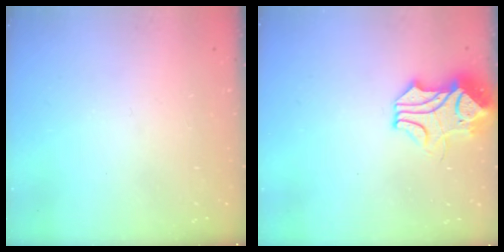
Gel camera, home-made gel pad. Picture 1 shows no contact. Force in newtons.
{"total": 3.8, "press": 3.6, "slide": 1.3}